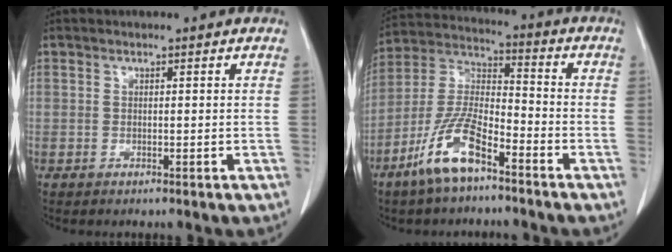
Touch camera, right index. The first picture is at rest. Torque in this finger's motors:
{"motor_torque": [0.98, -0.94, 0.29, 0.09]}